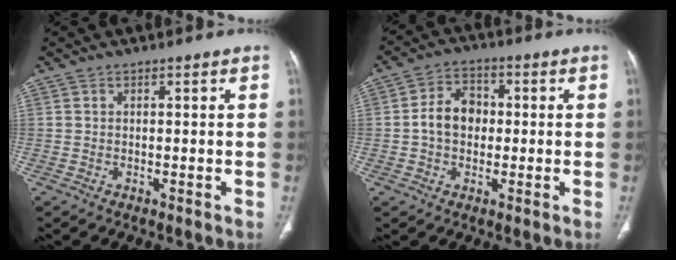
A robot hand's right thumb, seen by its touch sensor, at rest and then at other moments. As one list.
[{"total": 7.4, "force": [-0.2, 5.6, 4.8], "torque": [-0.066, 0.019, -0.012]}]